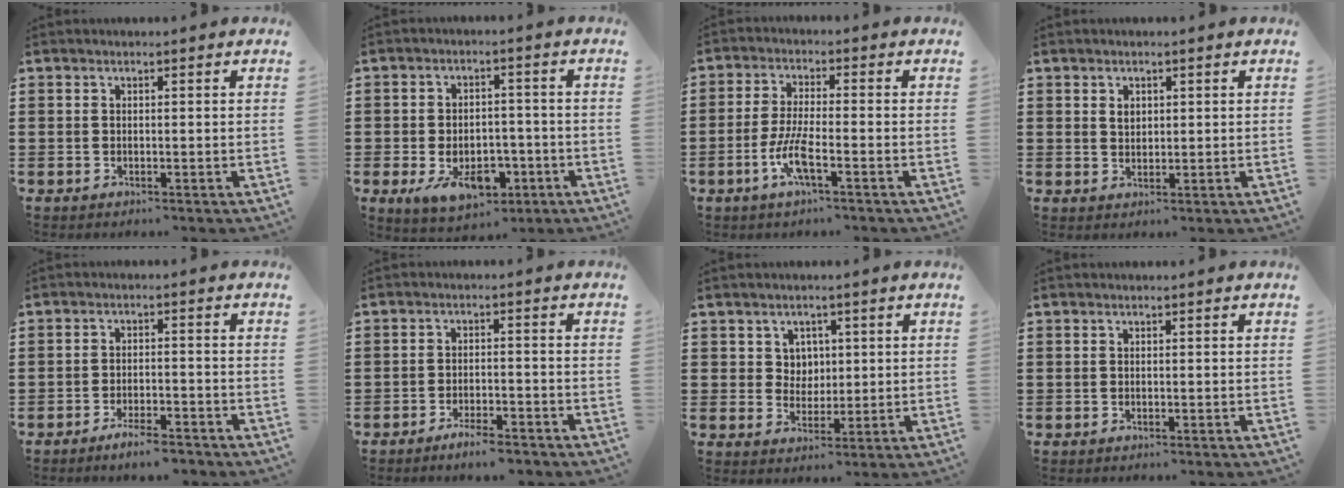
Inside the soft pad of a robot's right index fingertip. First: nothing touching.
{"total": 8.1, "force": [-3.3, 4.9, 5.5], "torque": [-0.099, -0.003, -0.061]}
{"total": 5.7, "force": [-2.5, 1.0, 5.0], "torque": [-0.109, -0.011, -0.050]}
{"total": 1.7, "force": [0.7, 1.2, 0.9], "torque": [-0.021, 0.006, 0.012]}
{"total": 3.8, "force": [-3.4, 0.2, 1.8], "torque": [-0.036, -0.001, -0.065]}
{"total": 3.5, "force": [-3.2, 0.2, 1.5], "torque": [-0.033, -0.001, -0.063]}
{"total": 3.6, "force": [1.6, 3.1, 0.7], "torque": [-0.020, 0.010, 0.027]}
{"total": 0.0}